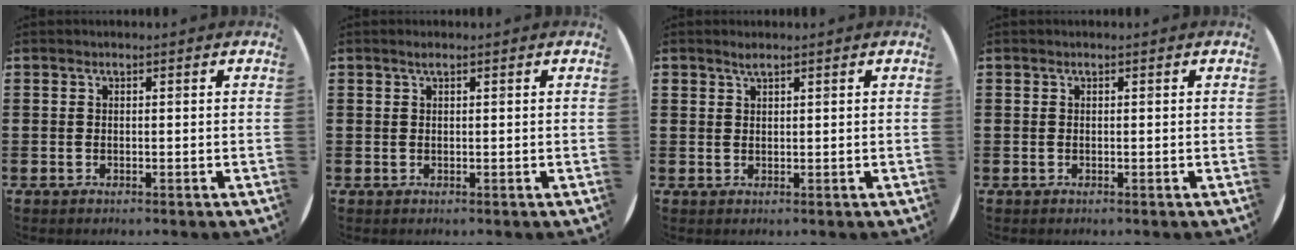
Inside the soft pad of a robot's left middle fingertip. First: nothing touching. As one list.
[{"total": 0.5, "force": [0.4, 0.1, 0.4], "torque": [-0.007, 0.001, 0.007]}, {"total": 0.9, "force": [0.9, 0.2, 0.3], "torque": [-0.006, 0.002, 0.016]}, {"total": 0.0}]